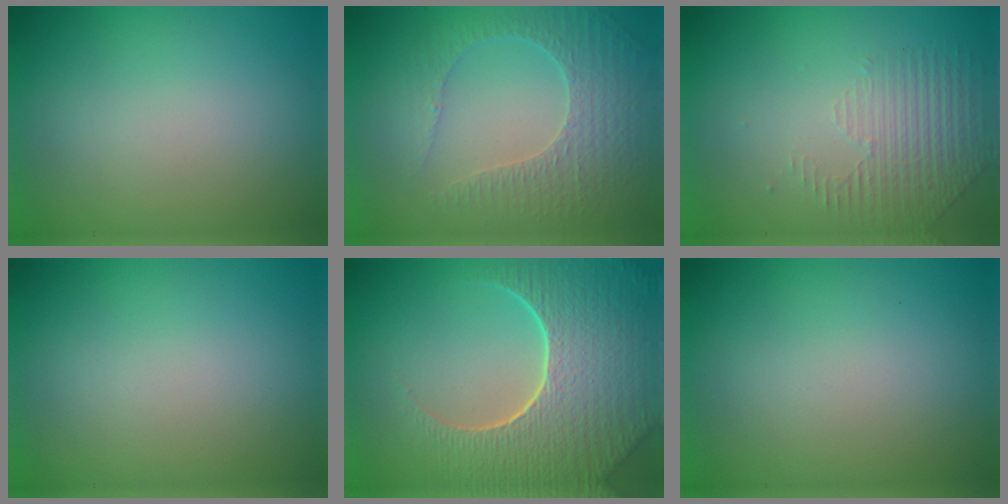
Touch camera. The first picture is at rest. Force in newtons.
{"total": 4.7, "press": 3.3, "slide": 3.3}
{"total": 1.5, "press": 0.9, "slide": 1.2}
{"total": 0.0}
{"total": 9.1, "press": 6.5, "slide": 6.3}
{"total": 0.0}